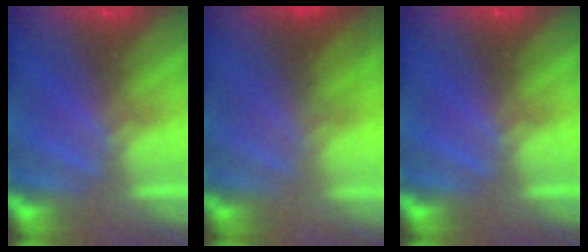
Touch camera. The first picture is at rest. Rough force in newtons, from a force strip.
{"total": 2.9}
{"total": 0.0}